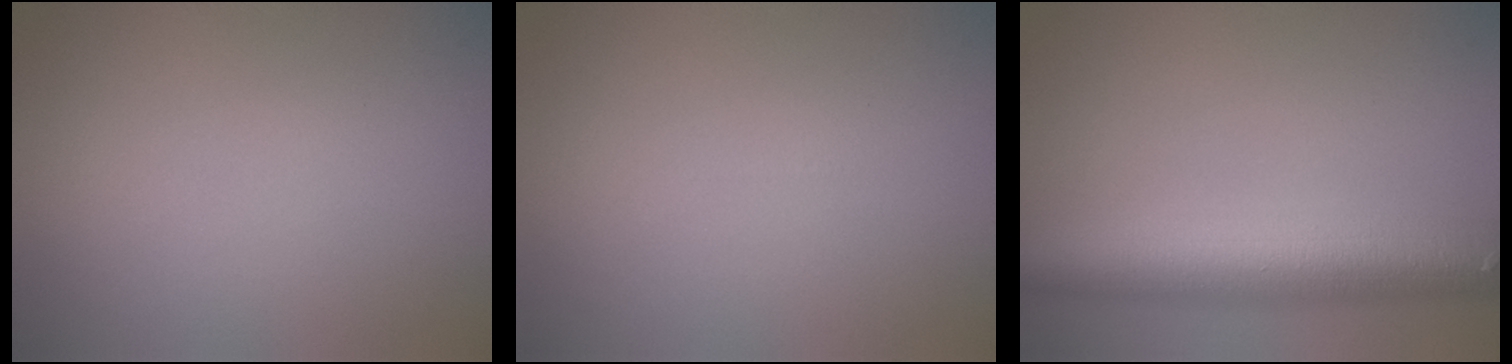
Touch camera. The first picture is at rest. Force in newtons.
{"total": 0.0}
{"total": 10.1, "press": 10.0, "slide": 0.7}